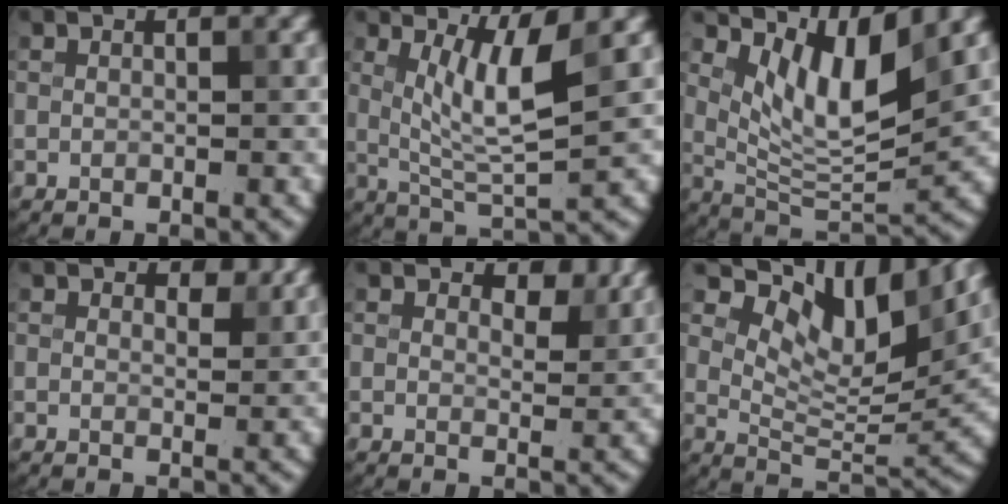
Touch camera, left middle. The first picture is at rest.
{"total": 5.1, "force": [1.5, 1.0, 4.8], "torque": [-0.089, -0.010, 0.034]}
{"total": 6.5, "force": [3.3, 2.2, 5.1], "torque": [-0.091, -0.017, 0.063]}
{"total": 1.4, "force": [1.1, 0.7, 0.6], "torque": [-0.007, -0.003, 0.014]}
{"total": 2.8, "force": [2.1, 1.2, 1.4], "torque": [-0.021, -0.004, 0.027]}
{"total": 11.0, "force": [6.9, 4.5, 7.3], "torque": [-0.115, 0.002, 0.123]}